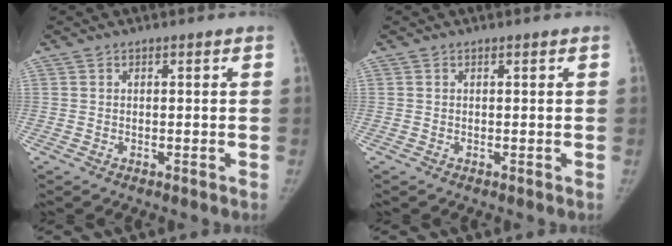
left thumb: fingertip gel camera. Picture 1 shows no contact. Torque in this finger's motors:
{"motor_torque": [0.01, 0.01, 0.00, 0.00, 0.02]}